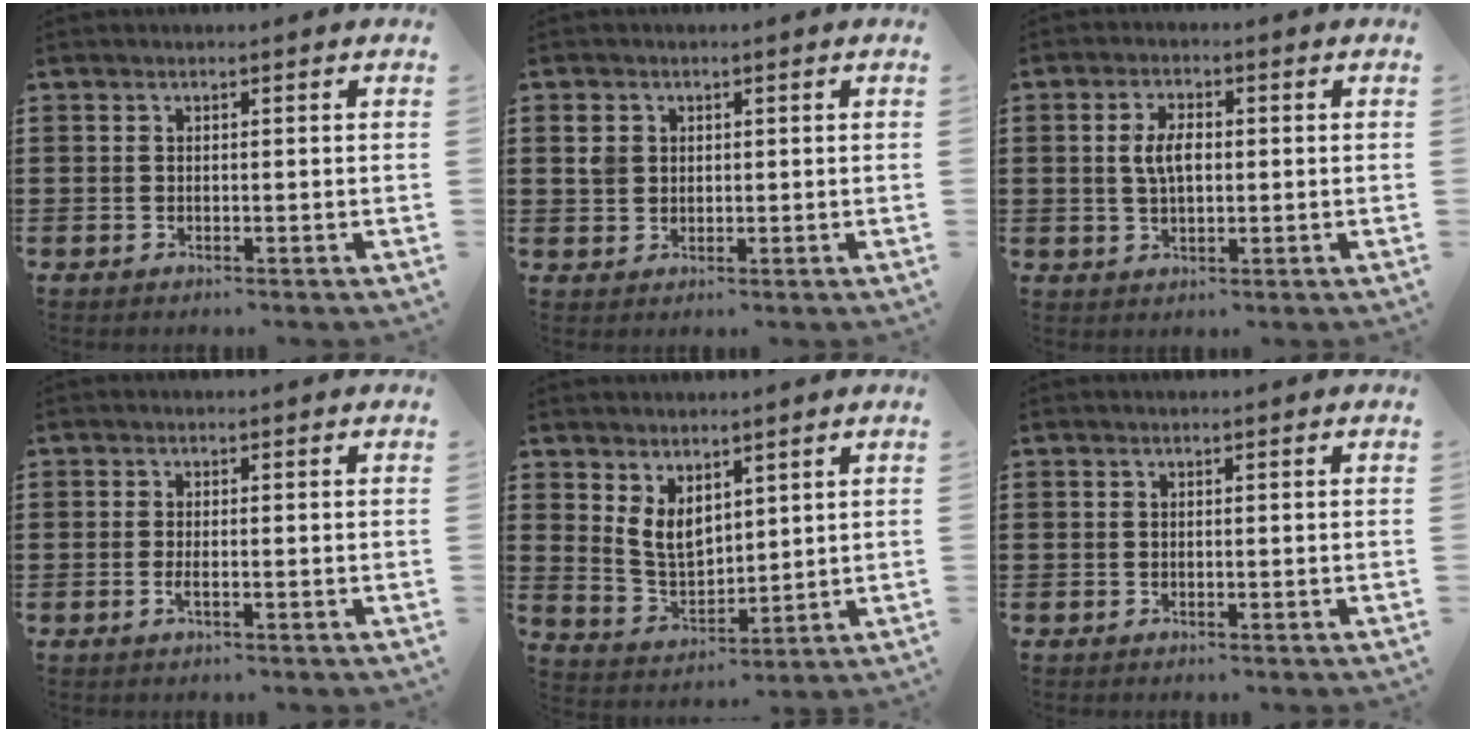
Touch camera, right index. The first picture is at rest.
{"total": 2.6, "force": [0.9, 2.2, 1.0], "torque": [-0.027, 0.009, 0.016]}
{"total": 4.6, "force": [0.4, 2.1, 4.1], "torque": [-0.089, 0.006, 0.002]}
{"total": 1.5, "force": [-0.5, 0.3, 1.4], "torque": [-0.032, -0.003, -0.011]}
{"total": 5.6, "force": [3.1, 3.5, 3.2], "torque": [-0.081, -0.003, 0.057]}
{"total": 0.0}